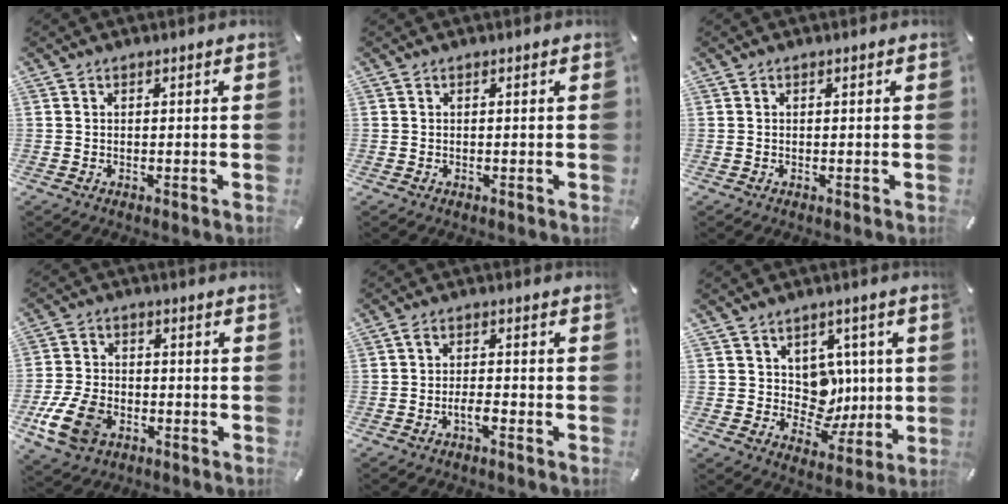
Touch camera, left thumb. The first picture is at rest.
{"total": 0.0}
{"total": 0.0}
{"total": 10.9, "force": [-4.6, 7.5, 6.5], "torque": [-0.139, 0.014, -0.083]}
{"total": 3.3, "force": [-1.7, 1.0, 2.6], "torque": [-0.053, 0.006, -0.031]}
{"total": 10.3, "force": [2.5, 9.4, 3.5], "torque": [-0.035, -0.025, 0.056]}